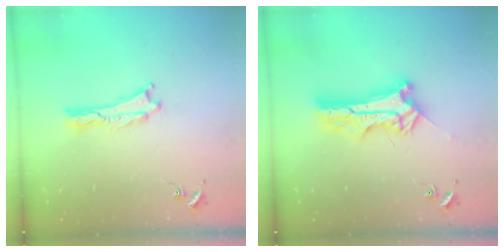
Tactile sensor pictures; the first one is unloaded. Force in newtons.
{"total": 10.0, "press": 9.9, "slide": 1.0}